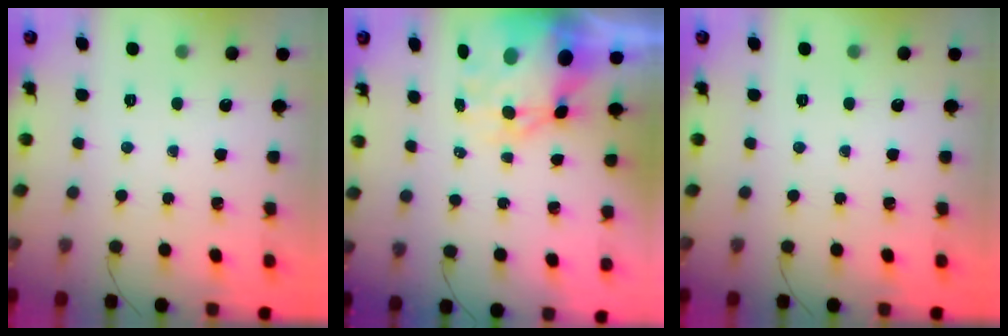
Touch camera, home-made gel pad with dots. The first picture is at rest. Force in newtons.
{"total": 13.6, "press": 13.2, "slide": 3.1}
{"total": 0.0}